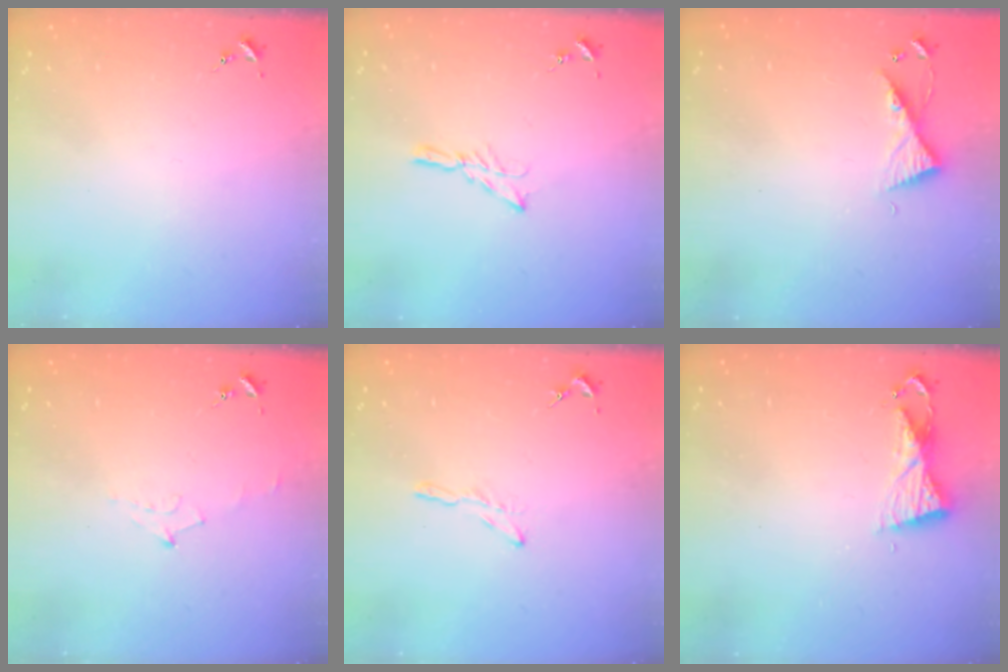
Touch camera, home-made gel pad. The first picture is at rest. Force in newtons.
{"total": 5.8, "press": 5.7, "slide": 0.6}
{"total": 6.2, "press": 6.2, "slide": 0.6}
{"total": 5.2, "press": 5.2, "slide": 0.6}
{"total": 3.8, "press": 3.7, "slide": 0.4}
{"total": 6.2, "press": 6.1, "slide": 0.6}